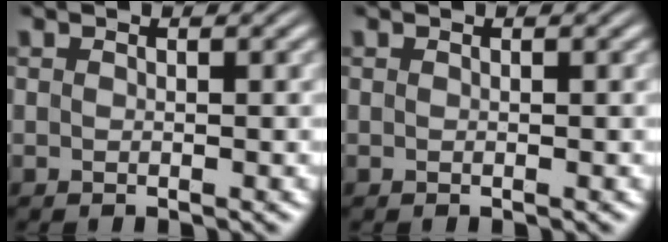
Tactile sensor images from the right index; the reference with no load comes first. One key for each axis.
{"total": 0.0}